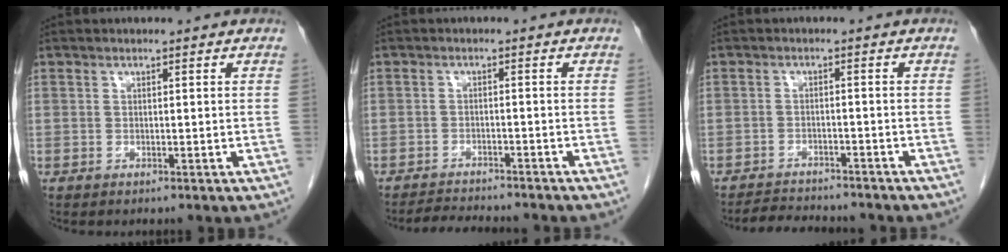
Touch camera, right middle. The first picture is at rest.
{"total": 5.9, "force": [-5.7, 0.3, 1.7], "torque": [-0.023, -0.013, -0.089]}
{"total": 6.5, "force": [-6.2, 1.0, 1.6], "torque": [-0.024, -0.008, -0.093]}